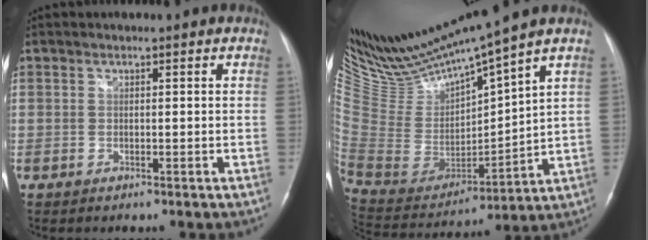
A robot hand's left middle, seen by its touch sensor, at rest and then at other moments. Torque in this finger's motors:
{"motor_torque": [-0.28, -0.29, -0.25, 0.01]}